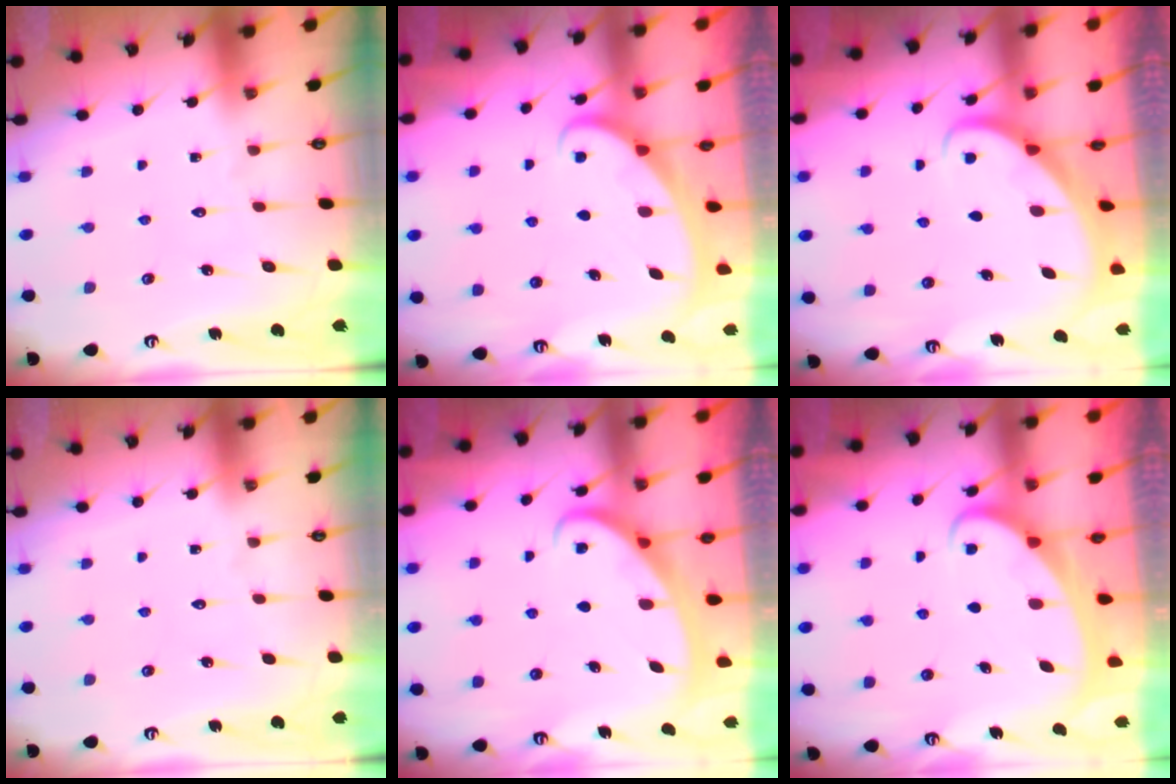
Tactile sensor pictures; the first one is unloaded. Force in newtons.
{"total": 2.2, "press": 2.2, "slide": 0.1}
{"total": 2.3, "press": 2.3, "slide": 0.2}
{"total": 0.0}
{"total": 2.5, "press": 2.5, "slide": 0.3}
{"total": 2.1, "press": 2.1, "slide": 0.4}